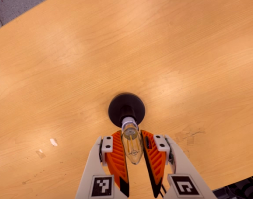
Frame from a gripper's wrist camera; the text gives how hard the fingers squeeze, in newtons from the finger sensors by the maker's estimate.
{"total": 15.5, "left": 17.7, "right": 13.4}